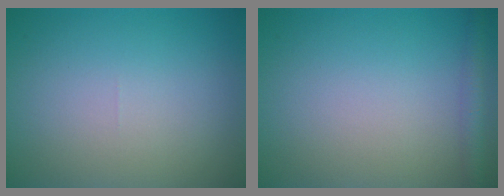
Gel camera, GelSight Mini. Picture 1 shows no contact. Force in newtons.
{"total": 1.8, "press": 1.8, "slide": 0.1}